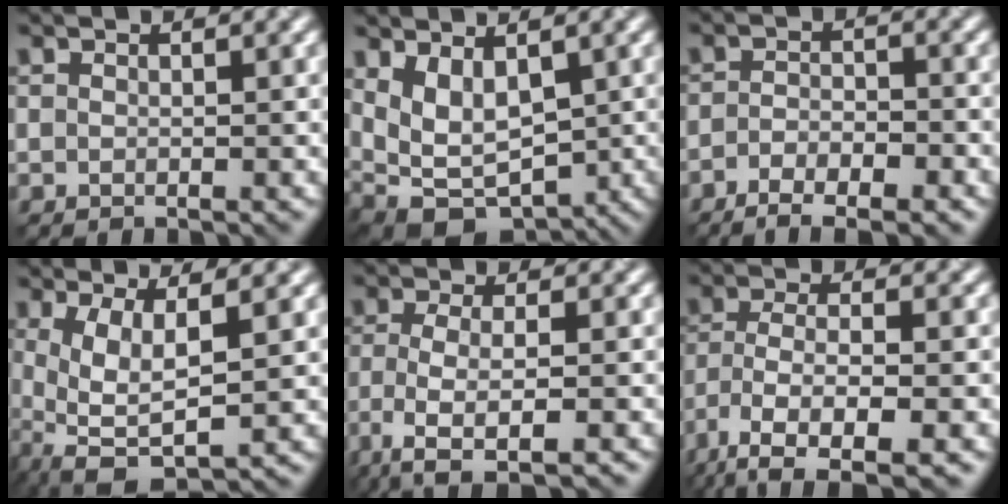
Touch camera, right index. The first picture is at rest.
{"total": 4.1, "force": [0.7, 2.5, 3.2], "torque": [-0.077, -0.011, 0.024]}
{"total": 5.4, "force": [-3.7, 1.7, 3.5], "torque": [-0.062, 0.000, -0.053]}
{"total": 4.9, "force": [-0.1, 1.7, 4.6], "torque": [-0.107, -0.002, 0.005]}
{"total": 4.7, "force": [-3.1, 1.0, 3.4], "torque": [-0.074, -0.002, -0.059]}
{"total": 8.4, "force": [-5.9, 2.5, 5.4], "torque": [-0.110, -0.001, -0.101]}